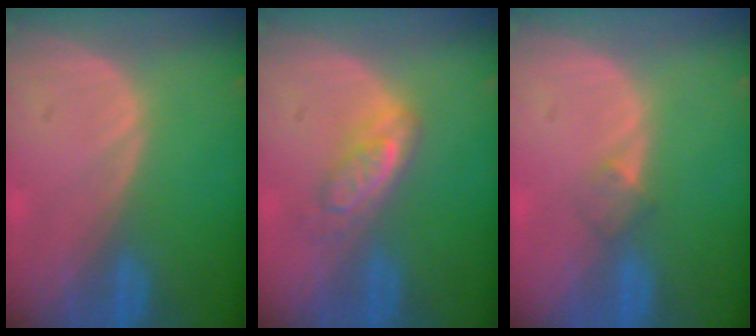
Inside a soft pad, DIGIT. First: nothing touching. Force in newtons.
{"total": 4.8, "press": 4.5, "slide": 1.5}
{"total": 2.0, "press": 1.6, "slide": 1.1}